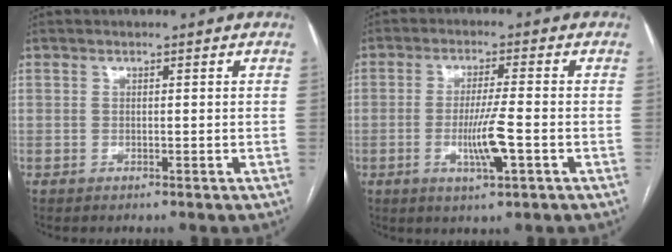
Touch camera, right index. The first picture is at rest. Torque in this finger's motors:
{"motor_torque": [0.15, -0.11, 0.13, 0.08]}